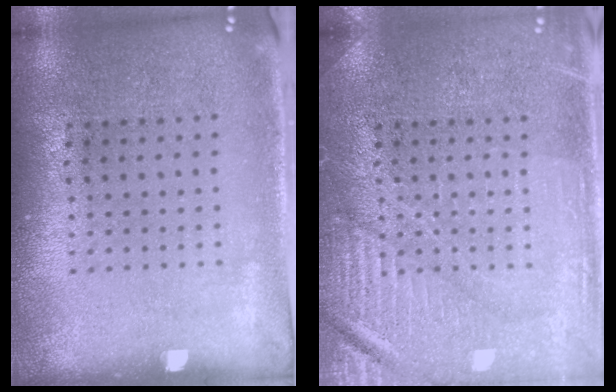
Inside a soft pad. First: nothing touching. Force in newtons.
{"total": 4.1, "press": 4.1, "slide": 0.7}